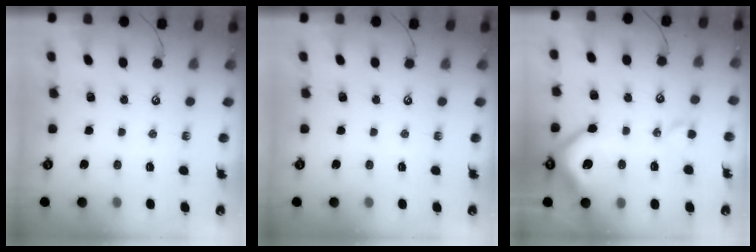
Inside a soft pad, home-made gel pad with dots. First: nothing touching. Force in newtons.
{"total": 0.0}
{"total": 9.2, "press": 9.2, "slide": 0.9}